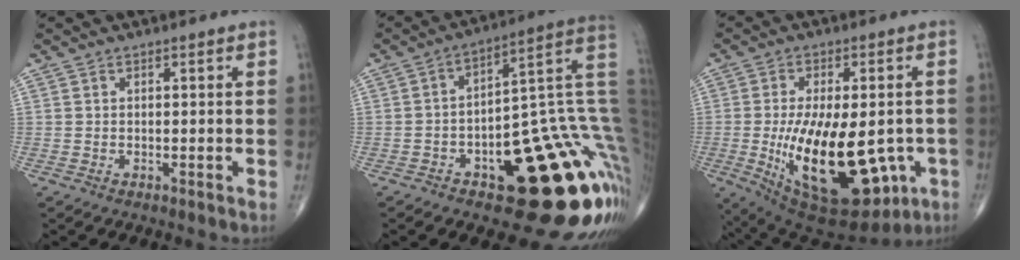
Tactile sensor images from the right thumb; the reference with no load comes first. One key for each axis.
{"total": 25.9, "fx": -4.6, "fy": 10.9, "fz": 23.1, "tx": -0.190, "ty": 0.052, "tz": -0.046}
{"total": 24.7, "fx": -5.4, "fy": 12.0, "fz": 20.9, "tx": -0.335, "ty": -0.022, "tz": -0.052}